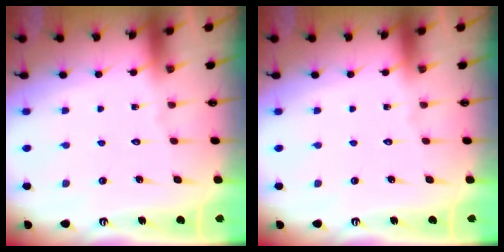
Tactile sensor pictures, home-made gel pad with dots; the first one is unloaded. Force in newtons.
{"total": 0.0}